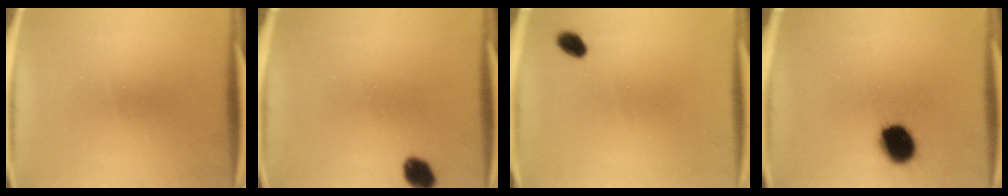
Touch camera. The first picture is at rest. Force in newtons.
{"total": 4.3}
{"total": 2.8}
{"total": 10.7}